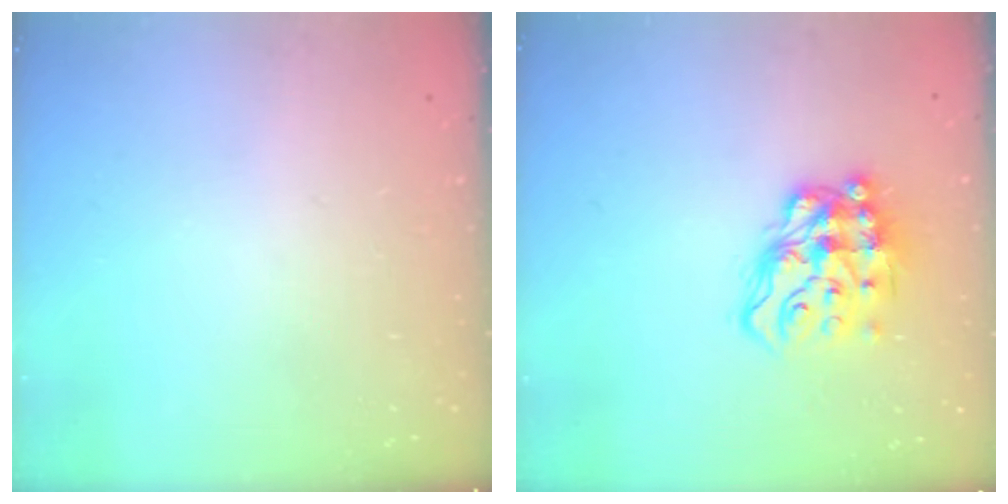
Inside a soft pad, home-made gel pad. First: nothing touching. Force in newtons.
{"total": 14.1, "press": 14.1, "slide": 1.2}